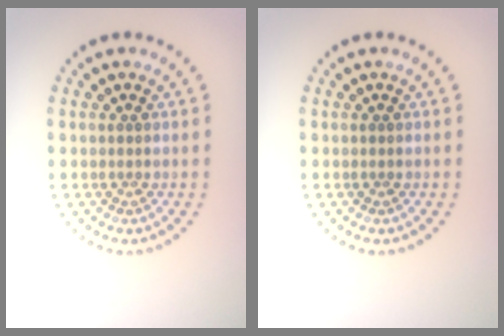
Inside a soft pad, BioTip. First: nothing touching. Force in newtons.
{"total": 0.0}